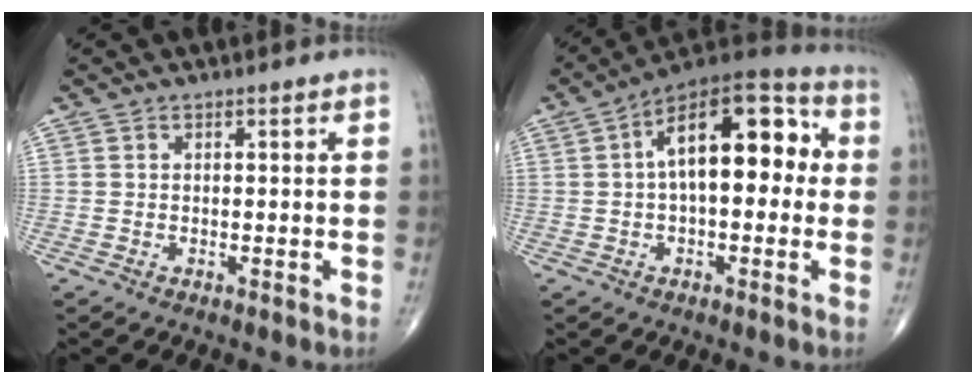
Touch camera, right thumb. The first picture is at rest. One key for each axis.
{"total": 17.6, "fx": 2.5, "fy": 8.5, "fz": 15.2, "tx": -0.208, "ty": 0.044, "tz": 0.027}